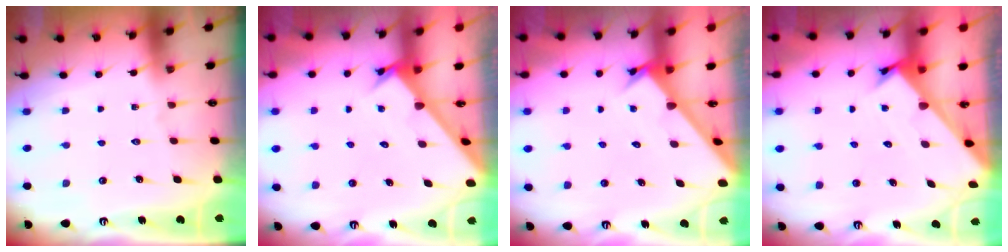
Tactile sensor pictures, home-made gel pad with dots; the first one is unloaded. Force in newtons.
{"total": 2.4, "press": 2.4, "slide": 0.1}
{"total": 2.4, "press": 2.4, "slide": 0.1}
{"total": 2.5, "press": 2.5, "slide": 0.2}